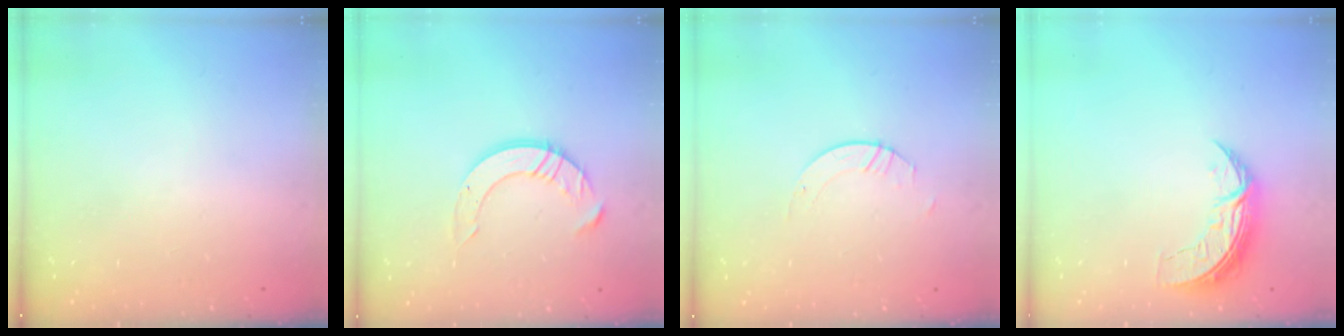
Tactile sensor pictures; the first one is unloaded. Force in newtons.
{"total": 10.5, "press": 10.5, "slide": 0.9}
{"total": 2.1, "press": 2.1, "slide": 0.1}
{"total": 7.1, "press": 7.0, "slide": 0.4}